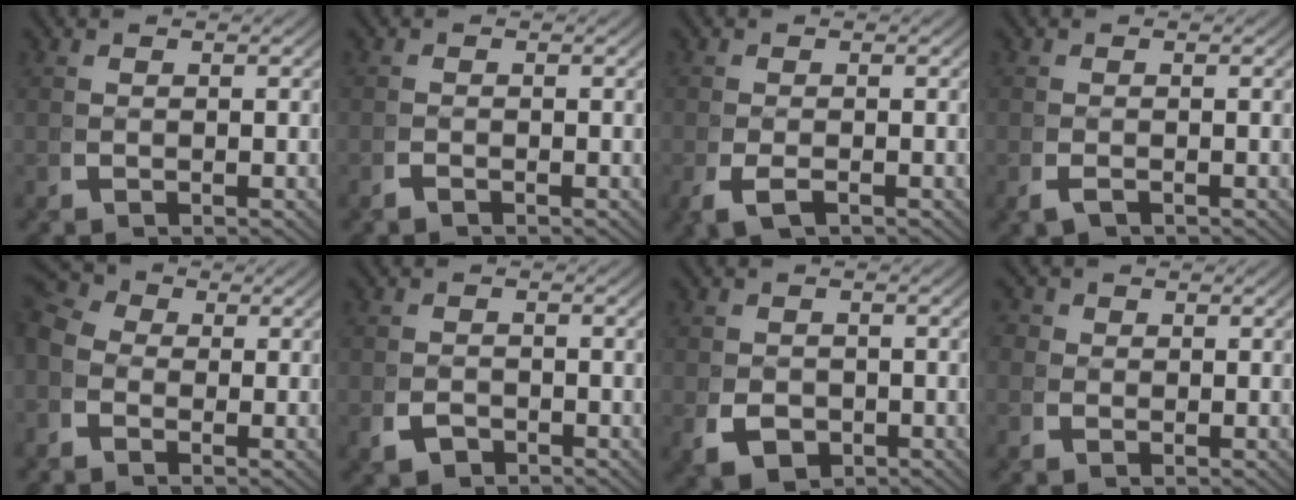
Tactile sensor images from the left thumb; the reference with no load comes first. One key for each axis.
{"total": 0.6, "fx": -0.6, "fy": -0.1, "fz": 0.1, "tx": 0.000, "ty": -0.002, "tz": -0.014}
{"total": 2.0, "fx": -1.0, "fy": 1.0, "fz": 1.4, "tx": -0.044, "ty": -0.010, "tz": -0.012}
{"total": 1.0, "fx": -0.8, "fy": 0.4, "fz": 0.4, "tx": -0.015, "ty": -0.006, "tz": -0.009}
{"total": 5.4, "fx": 0.8, "fy": 4.4, "fz": 3.0, "tx": -0.053, "ty": 0.001, "tz": -0.004}
{"total": 1.8, "fx": -1.4, "fy": 1.0, "fz": 0.5, "tx": -0.014, "ty": -0.011, "tz": -0.018}
{"total": 3.7, "fx": -1.4, "fy": 2.8, "fz": 2.1, "tx": -0.042, "ty": -0.021, "tz": -0.014}
{"total": 2.5, "fx": 0.5, "fy": 2.3, "fz": 0.7, "tx": -0.015, "ty": -0.006, "tz": 0.002}